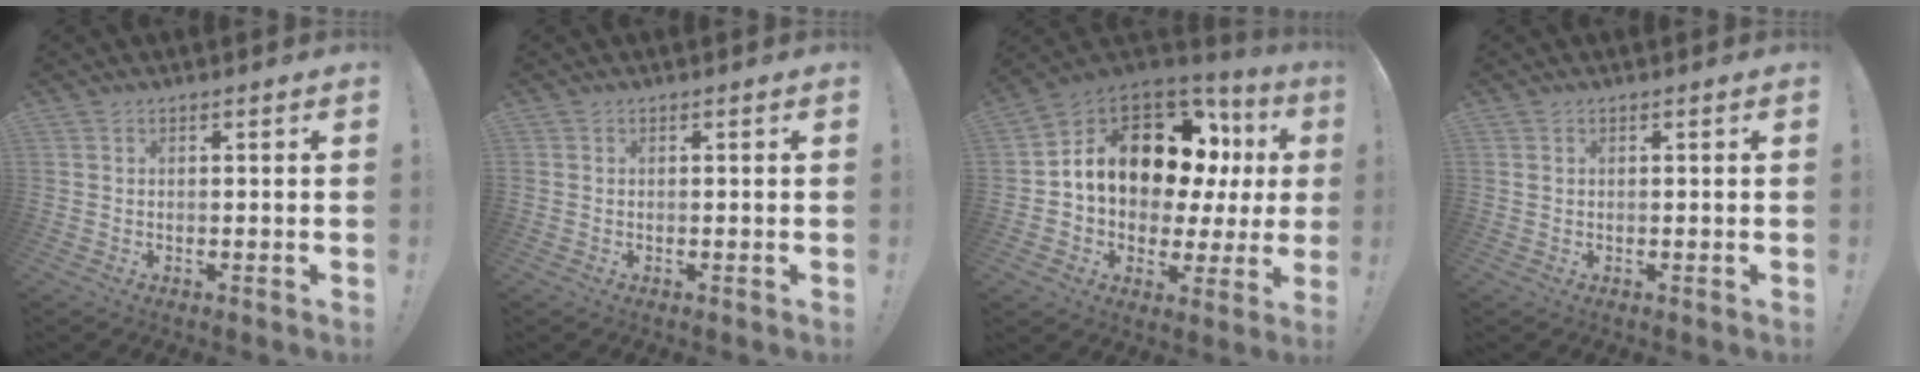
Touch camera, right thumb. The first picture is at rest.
{"total": 0.0}
{"total": 17.5, "force": [6.4, 10.6, 12.4], "torque": [-0.192, -0.032, 0.125]}
{"total": 0.6, "force": [0.3, 0.4, 0.3], "torque": [-0.008, 0.003, 0.006]}